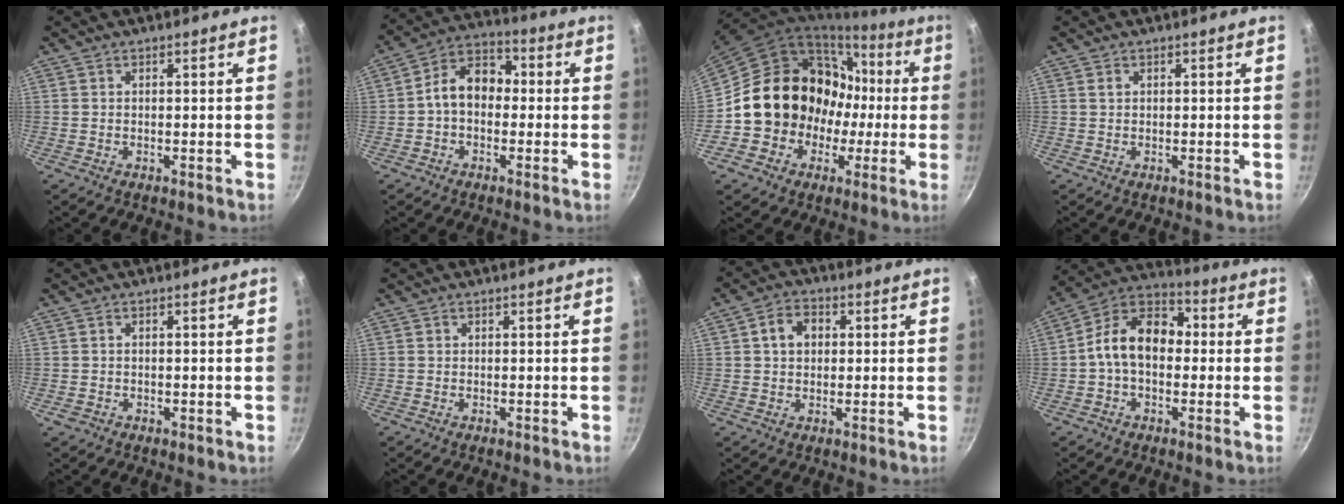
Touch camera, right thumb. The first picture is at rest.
{"total": 9.5, "force": [-0.4, 6.9, 6.4], "torque": [-0.073, 0.036, -0.028]}
{"total": 18.3, "force": [-0.8, 16.2, 8.3], "torque": [-0.106, 0.050, -0.002]}
{"total": 0.8, "force": [0.3, 0.6, 0.4], "torque": [-0.006, 0.000, 0.005]}
{"total": 1.0, "force": [-0.4, 0.8, 0.5], "torque": [-0.008, 0.002, -0.005]}
{"total": 0.0}
{"total": 5.5, "force": [1.1, 4.3, 3.3], "torque": [-0.034, 0.010, 0.010]}
{"total": 12.7, "force": [-0.3, 8.9, 9.1], "torque": [-0.118, 0.042, -0.031]}